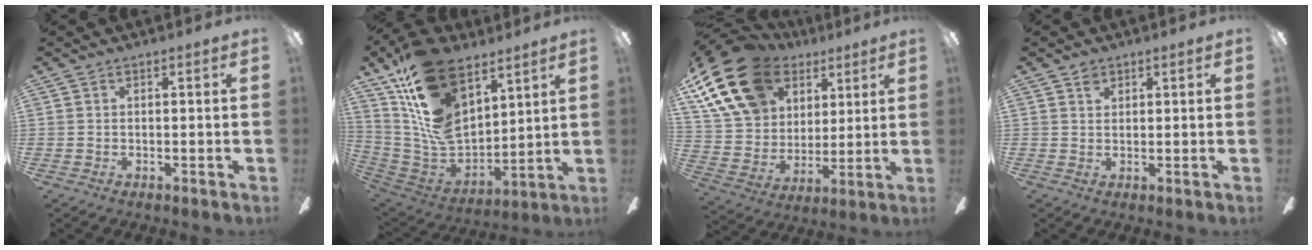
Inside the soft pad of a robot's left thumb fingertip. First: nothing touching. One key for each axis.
{"total": 21.3, "fx": 11.9, "fy": 12.4, "fz": 12.6, "tx": -0.258, "ty": -0.068, "tz": 0.218}
{"total": 22.6, "fx": 12.1, "fy": 15.5, "fz": 11.2, "tx": -0.230, "ty": -0.041, "tz": 0.231}
{"total": 2.0, "fx": 1.4, "fy": 1.2, "fz": 0.8, "tx": -0.009, "ty": -0.002, "tz": 0.024}